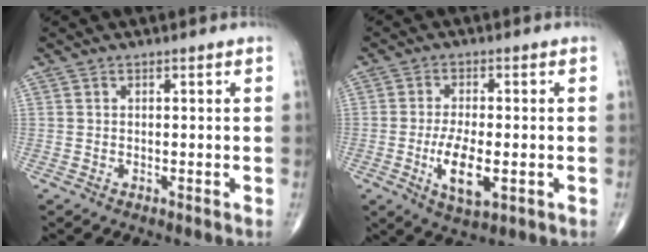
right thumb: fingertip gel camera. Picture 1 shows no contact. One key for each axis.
{"total": 8.2, "fx": -2.0, "fy": 3.4, "fz": 7.2, "tx": -0.131, "ty": -0.007, "tz": -0.029}